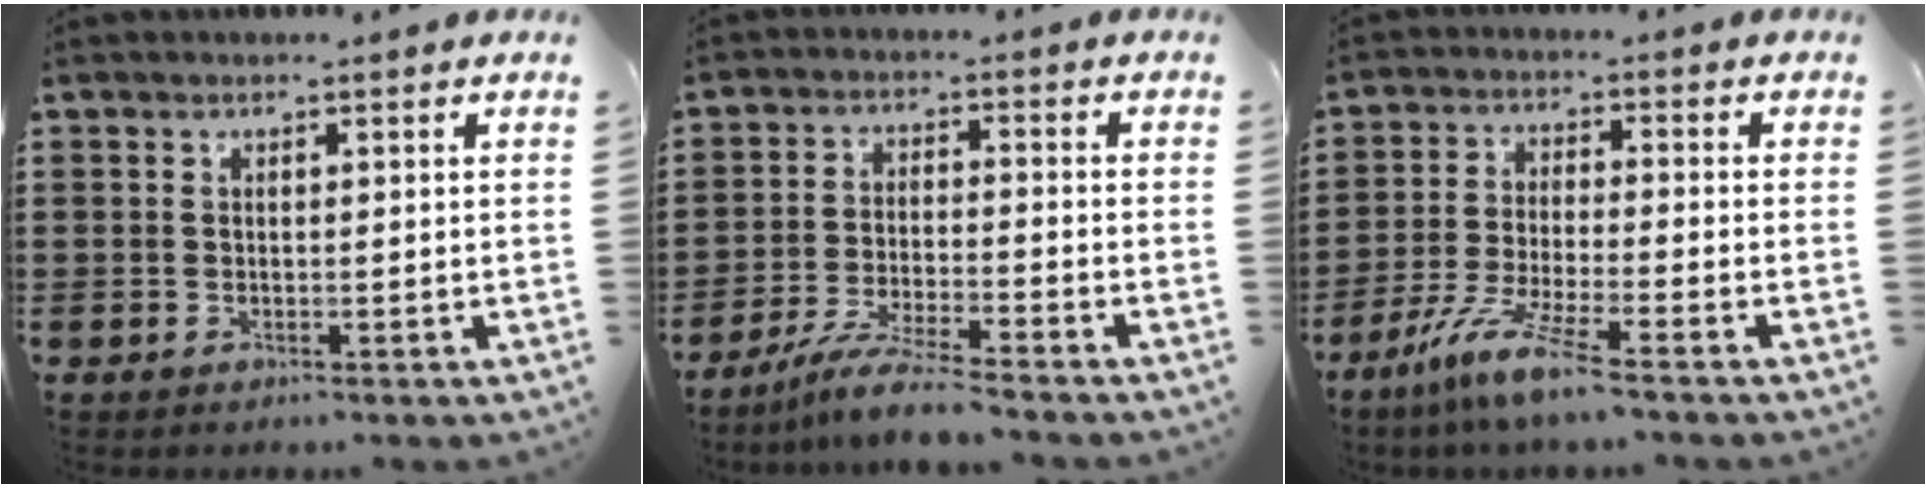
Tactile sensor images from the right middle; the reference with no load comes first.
{"total": 6.1, "force": [-5.4, -0.2, 2.9], "torque": [-0.065, -0.015, -0.104]}
{"total": 7.9, "force": [-6.0, -0.1, 5.1], "torque": [-0.114, -0.017, -0.117]}